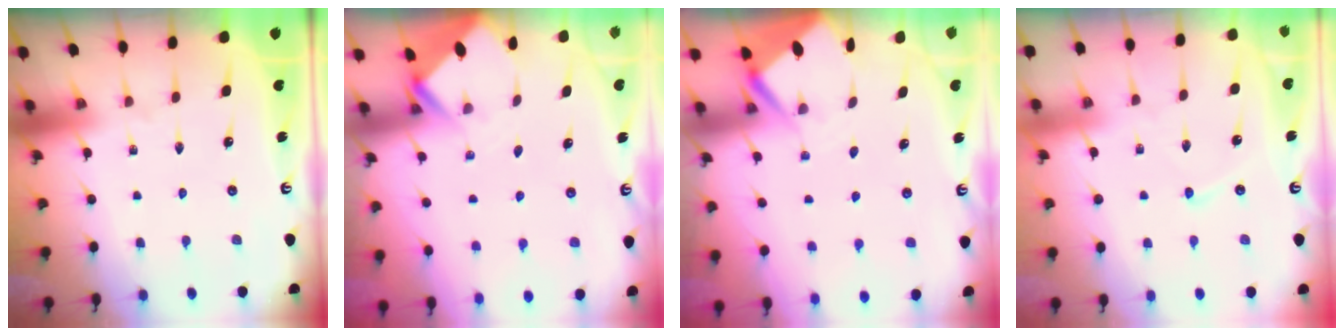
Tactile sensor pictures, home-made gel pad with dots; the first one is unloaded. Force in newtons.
{"total": 2.5, "press": 2.5, "slide": 0.2}
{"total": 3.4, "press": 3.4, "slide": 0.3}
{"total": 2.1, "press": 2.1, "slide": 0.2}